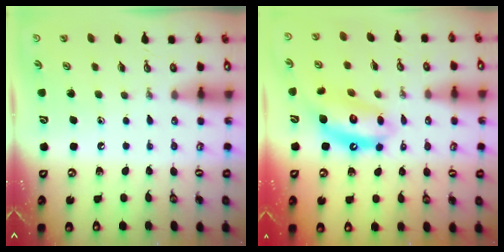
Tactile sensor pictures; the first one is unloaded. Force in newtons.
{"total": 11.5, "press": 11.5, "slide": 1.1}